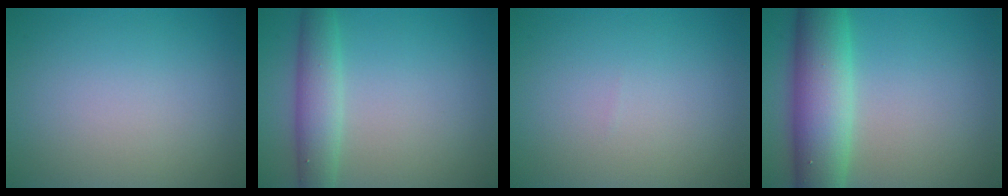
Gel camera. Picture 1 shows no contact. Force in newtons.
{"total": 3.8, "press": 3.8, "slide": 0.1}
{"total": 0.0}
{"total": 8.4, "press": 8.4, "slide": 0.2}